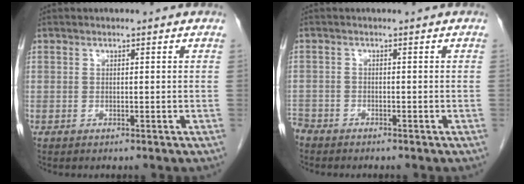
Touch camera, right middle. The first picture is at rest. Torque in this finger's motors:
{"motor_torque": [0.39, -0.32, 0.33, 0.07]}